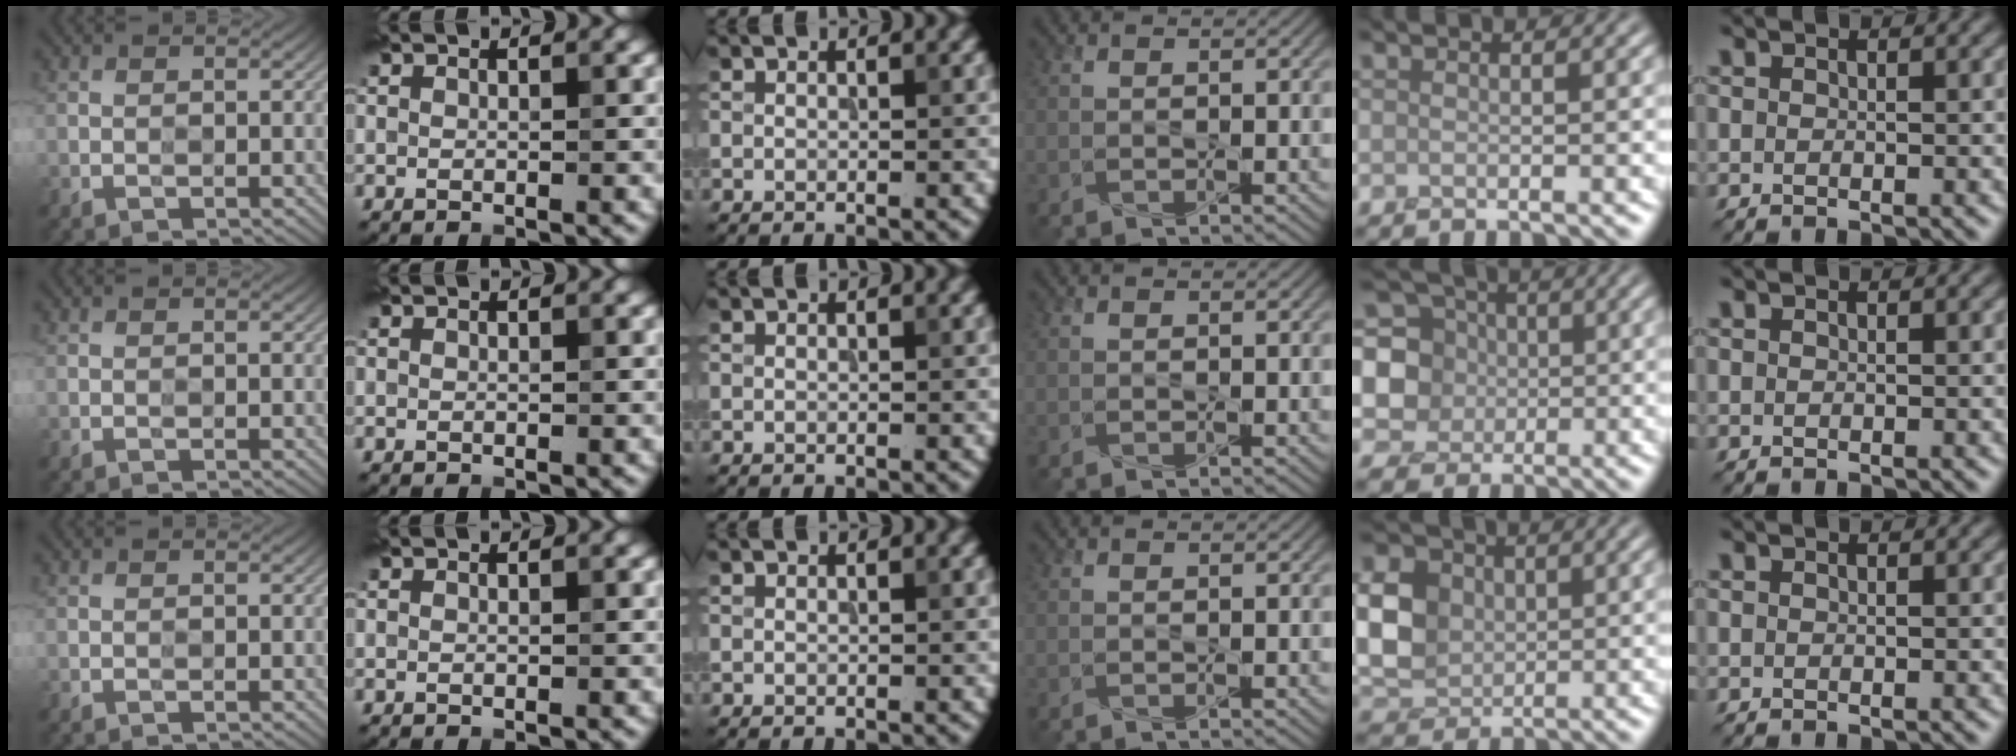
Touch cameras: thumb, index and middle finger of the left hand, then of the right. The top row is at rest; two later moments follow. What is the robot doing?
{"motion": "press", "object": "toy piano key"}